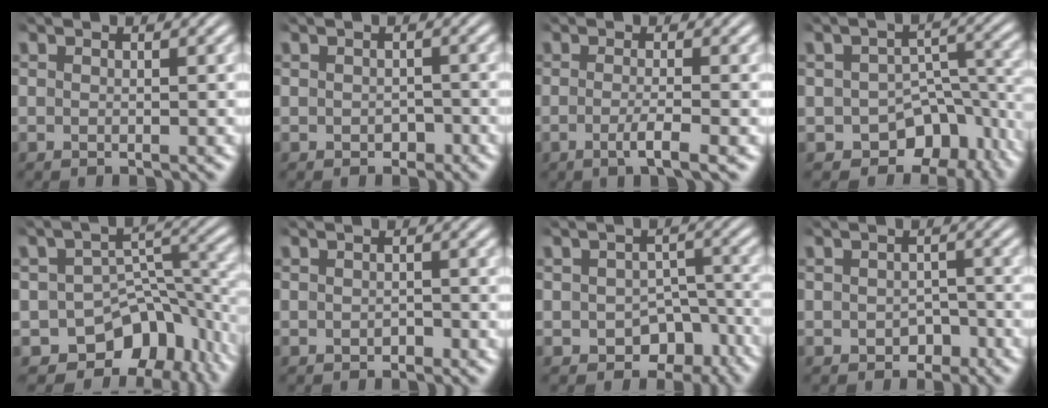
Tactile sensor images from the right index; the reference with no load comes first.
{"total": 1.2, "force": [-0.8, 0.9, 0.1], "torque": [-0.003, -0.003, -0.013]}
{"total": 2.4, "force": [-1.3, 0.2, 2.0], "torque": [-0.043, -0.009, -0.025]}
{"total": 12.8, "force": [-7.3, 9.2, 5.0], "torque": [-0.087, -0.050, -0.106]}
{"total": 12.8, "force": [-6.7, 9.0, 6.2], "torque": [-0.107, -0.043, -0.096]}
{"total": 0.8, "force": [-0.6, 0.5, 0.0], "torque": [-0.008, -0.005, -0.010]}
{"total": 7.1, "force": [-4.6, 5.0, 1.7], "torque": [-0.022, -0.024, -0.067]}
{"total": 2.3, "force": [-1.4, 1.7, 0.2], "torque": [0.006, -0.002, -0.027]}